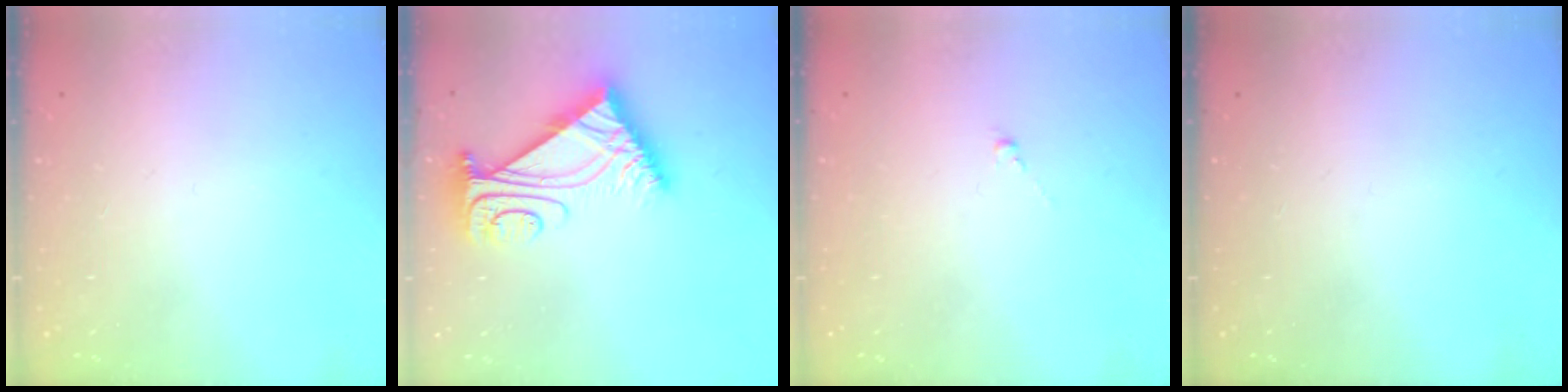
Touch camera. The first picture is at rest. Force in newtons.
{"total": 9.3, "press": 9.3, "slide": 1.0}
{"total": 0.6, "press": 0.4, "slide": 0.4}
{"total": 0.0}